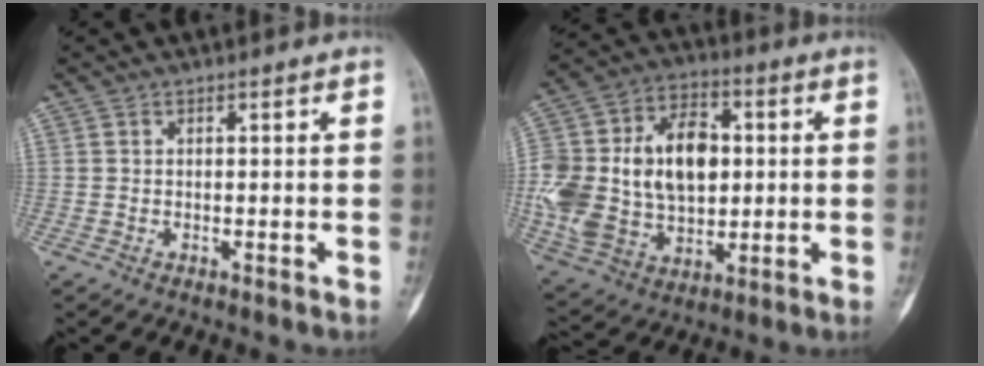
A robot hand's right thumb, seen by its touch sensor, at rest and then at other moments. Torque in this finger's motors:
{"motor_torque": [0.97, 3.20, 0.30, -0.02, 0.20]}